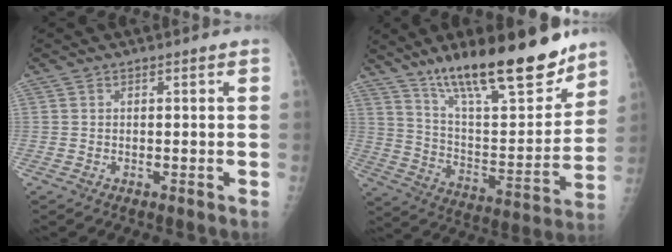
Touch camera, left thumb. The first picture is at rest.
{"total": 24.8, "force": [17.7, 6.6, 16.1], "torque": [-0.223, -0.084, 0.293]}